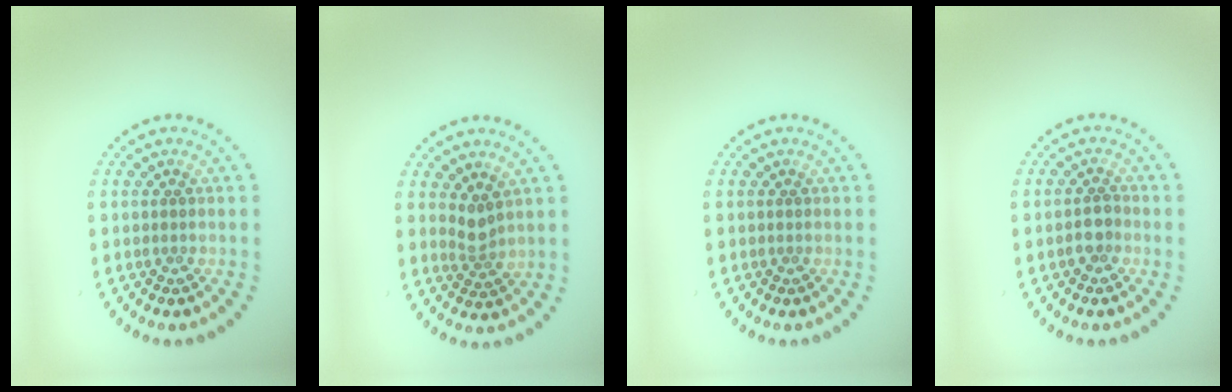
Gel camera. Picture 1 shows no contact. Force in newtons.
{"total": 1.8, "press": 1.4, "slide": 1.2}
{"total": 0.0}
{"total": 1.6, "press": 1.5, "slide": 0.6}